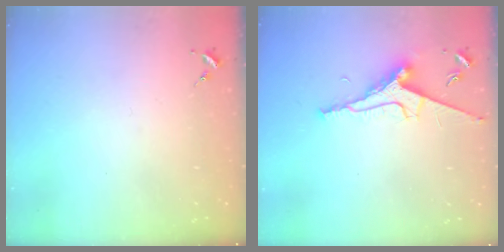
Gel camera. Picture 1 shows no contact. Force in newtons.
{"total": 9.0, "press": 9.0, "slide": 1.2}